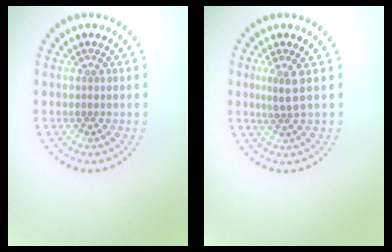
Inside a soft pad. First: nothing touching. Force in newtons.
{"total": 1.9, "press": 1.3, "slide": 1.4}